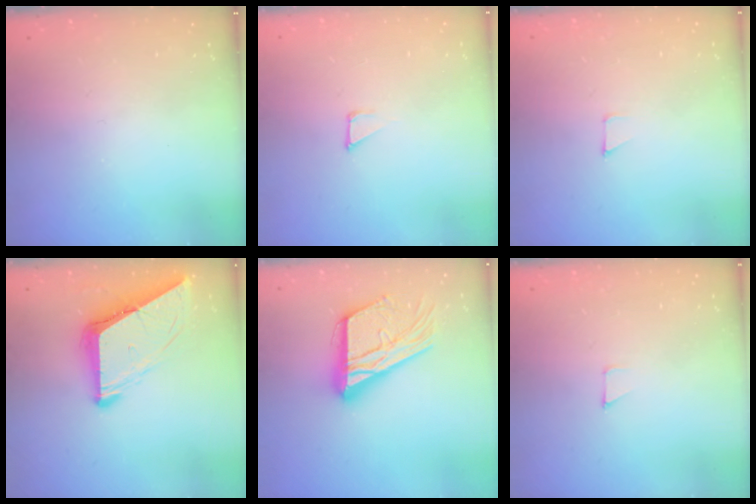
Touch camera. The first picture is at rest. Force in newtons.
{"total": 1.7, "press": 1.7, "slide": 0.0}
{"total": 2.6, "press": 2.6, "slide": 0.2}
{"total": 10.1, "press": 10.0, "slide": 1.1}
{"total": 19.3, "press": 19.2, "slide": 1.8}
{"total": 2.6, "press": 2.6, "slide": 0.2}